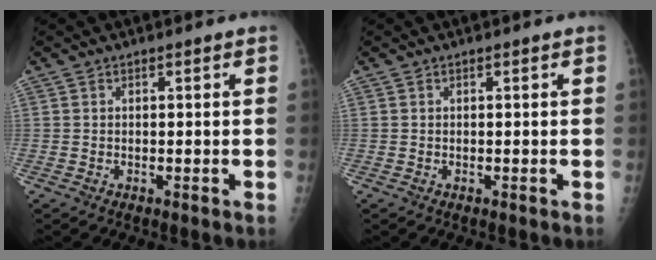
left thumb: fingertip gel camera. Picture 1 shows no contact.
{"total": 0.0}